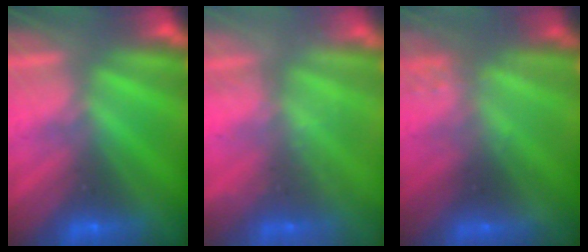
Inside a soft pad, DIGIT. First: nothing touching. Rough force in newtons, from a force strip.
{"total": 2.4}
{"total": 2.2}